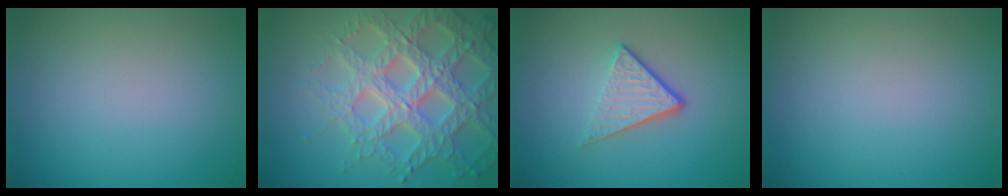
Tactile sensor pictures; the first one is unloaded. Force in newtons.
{"total": 7.0, "press": 6.7, "slide": 1.8}
{"total": 3.6, "press": 2.4, "slide": 2.7}
{"total": 0.0}